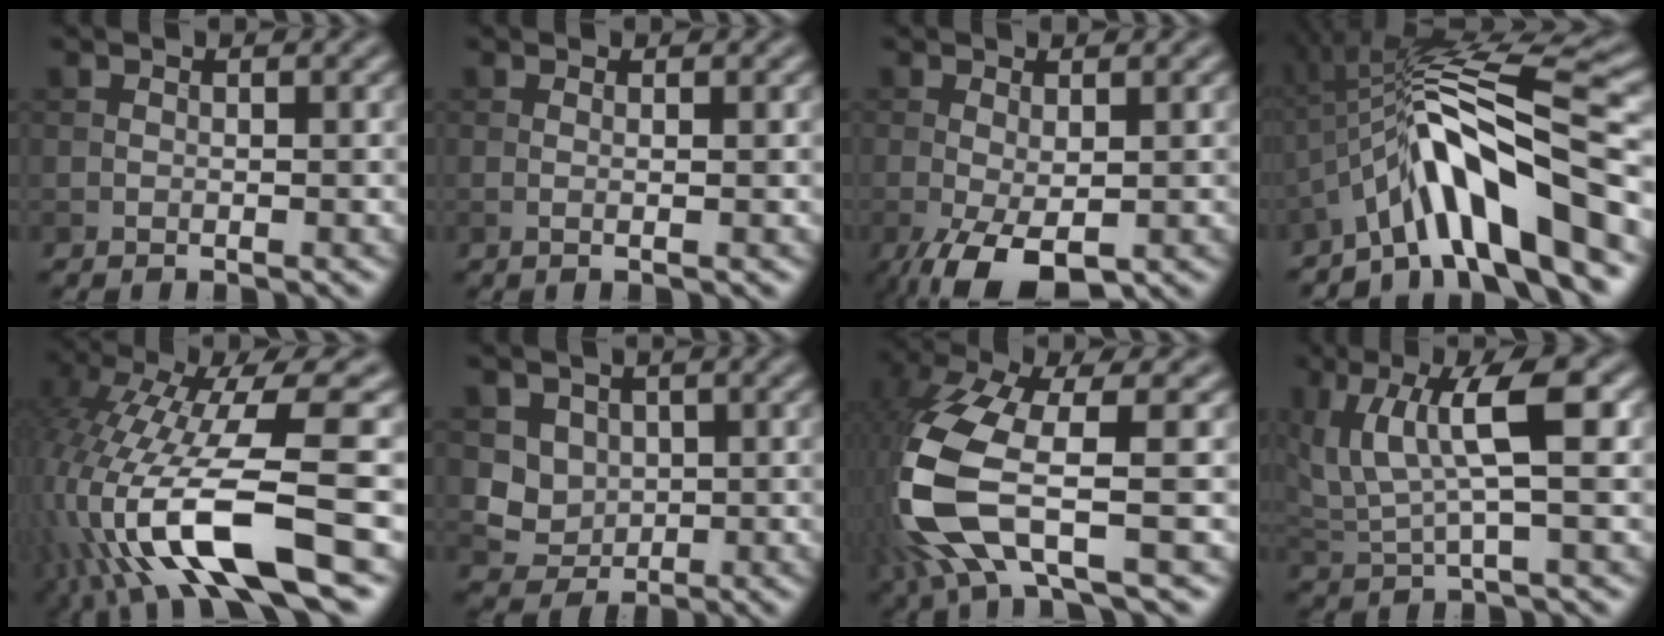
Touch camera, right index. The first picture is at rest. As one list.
[{"total": 1.1, "force": [0.1, 0.3, 1.0], "torque": [-0.014, 0.002, -0.004]}, {"total": 5.3, "force": [-2.2, 2.3, 4.3], "torque": [-0.093, -0.015, -0.036]}, {"total": 10.4, "force": [-4.2, 2.0, 9.3], "torque": [-0.139, 0.023, -0.078]}, {"total": 14.2, "force": [-4.6, 4.2, 12.8], "torque": [-0.257, 0.001, -0.075]}, {"total": 3.1, "force": [0.5, 2.9, 1.0], "torque": [-0.019, -0.007, 0.011]}, {"total": 10.3, "force": [-2.8, 3.5, 9.2], "torque": [-0.224, -0.008, -0.061]}, {"total": 6.9, "force": [2.1, 1.7, 6.4], "torque": [-0.131, 0.000, 0.039]}]